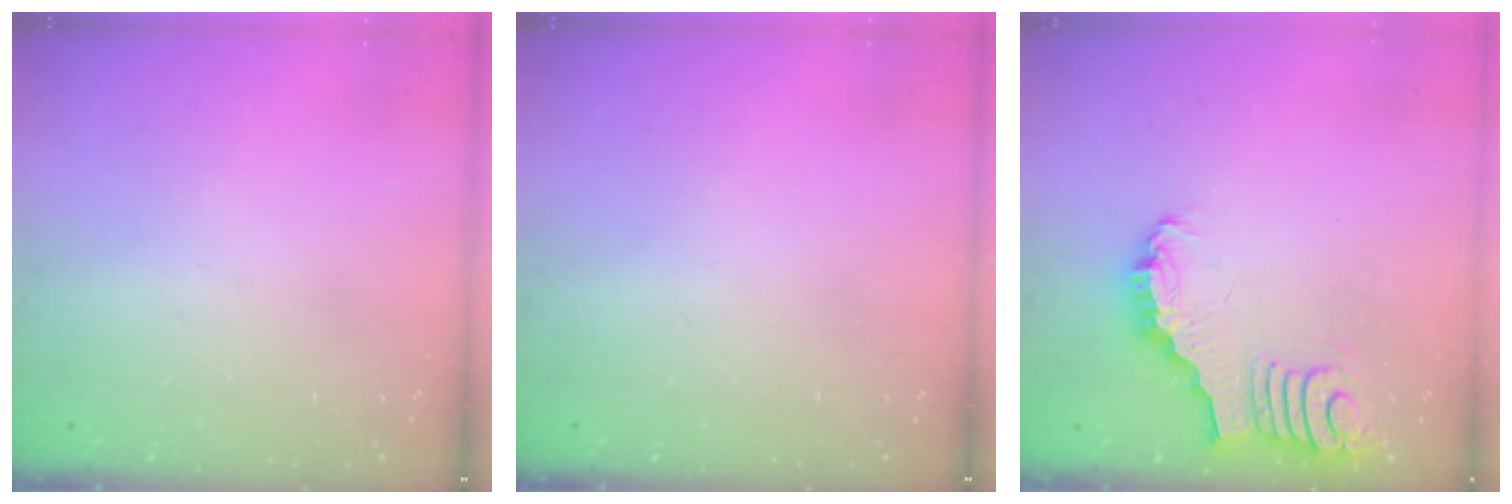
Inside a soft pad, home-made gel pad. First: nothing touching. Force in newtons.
{"total": 0.0}
{"total": 3.3, "press": 3.3, "slide": 0.5}